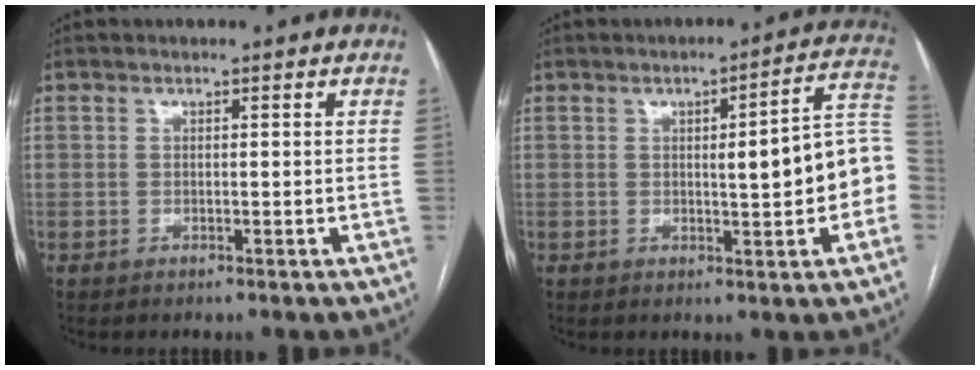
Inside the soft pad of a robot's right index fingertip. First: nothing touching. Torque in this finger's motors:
{"motor_torque": [0.82, -0.13, 0.29, 0.07]}